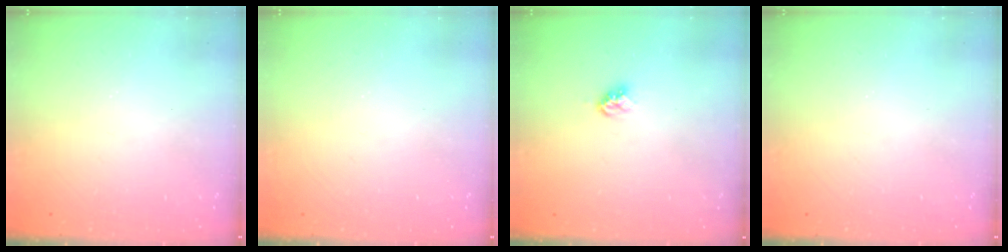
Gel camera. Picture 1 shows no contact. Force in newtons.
{"total": 0.0}
{"total": 3.9, "press": 3.8, "slide": 0.5}
{"total": 0.0}